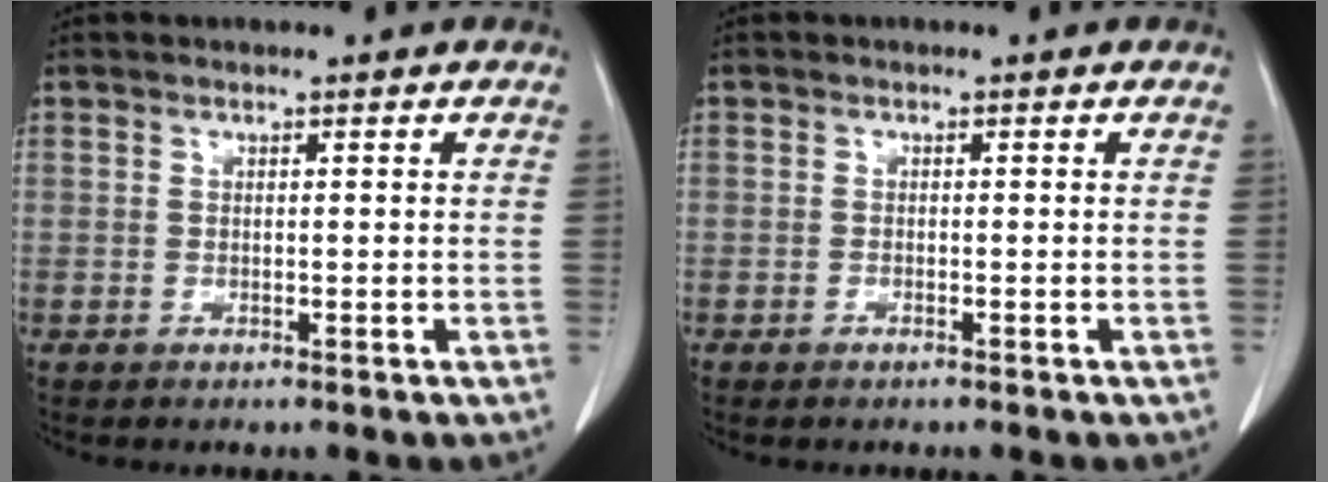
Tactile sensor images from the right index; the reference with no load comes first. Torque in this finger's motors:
{"motor_torque": [-0.12, 0.01, -0.02, 0.00]}